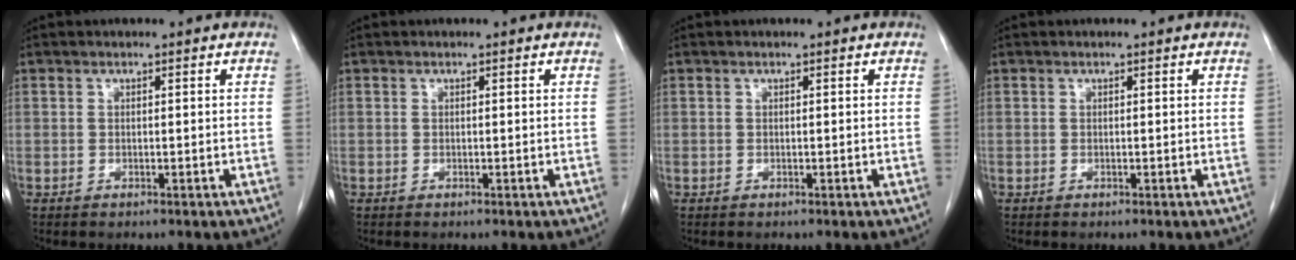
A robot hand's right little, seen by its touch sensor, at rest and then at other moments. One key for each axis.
{"total": 0.0}
{"total": 0.0}
{"total": 0.0}